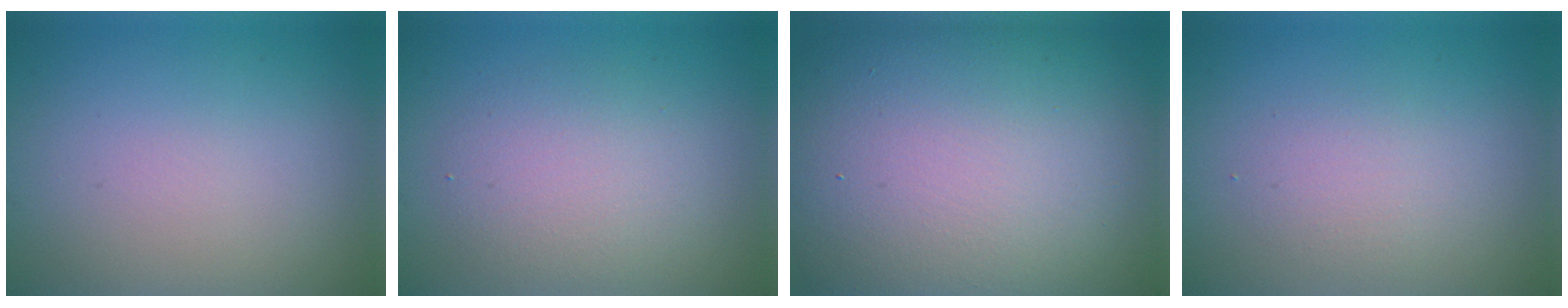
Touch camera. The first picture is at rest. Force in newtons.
{"total": 3.5, "press": 3.5, "slide": 0.1}
{"total": 18.9, "press": 18.8, "slide": 0.6}
{"total": 2.0, "press": 2.0, "slide": 0.0}